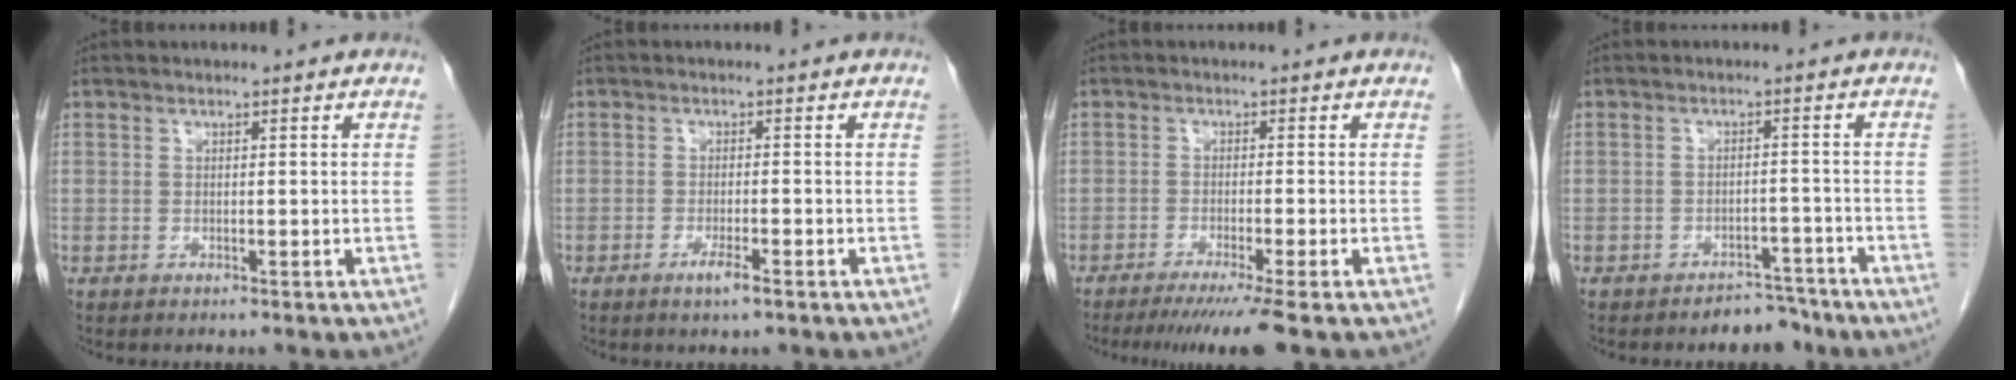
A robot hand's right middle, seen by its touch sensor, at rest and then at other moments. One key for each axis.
{"total": 2.5, "fx": -1.5, "fy": 0.2, "fz": 2.0, "tx": -0.034, "ty": -0.002, "tz": -0.025}
{"total": 7.5, "fx": -5.6, "fy": -1.3, "fz": 4.8, "tx": -0.065, "ty": -0.024, "tz": -0.088}
{"total": 3.8, "fx": -3.3, "fy": 1.7, "fz": 0.8, "tx": -0.009, "ty": 0.007, "tz": -0.045}